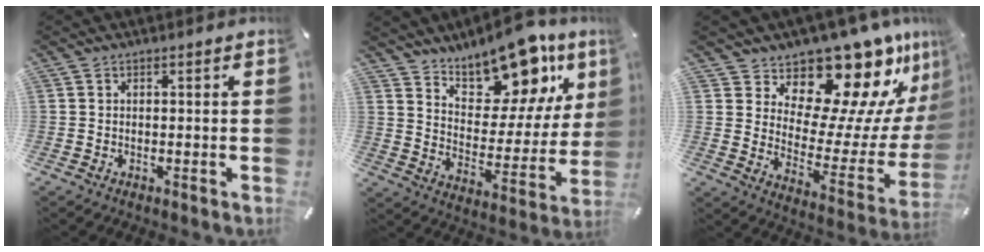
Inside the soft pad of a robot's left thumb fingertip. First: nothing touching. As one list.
[{"total": 16.8, "force": [14.1, 7.1, 5.8], "torque": [-0.089, -0.123, 0.247]}, {"total": 17.7, "force": [15.2, 6.7, 6.2], "torque": [-0.082, -0.146, 0.251]}]